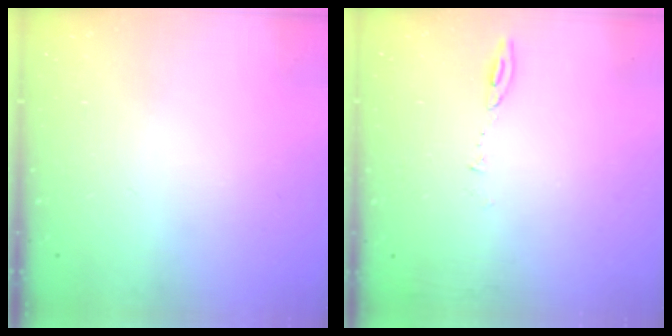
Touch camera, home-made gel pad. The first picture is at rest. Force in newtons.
{"total": 5.7, "press": 5.7, "slide": 0.7}